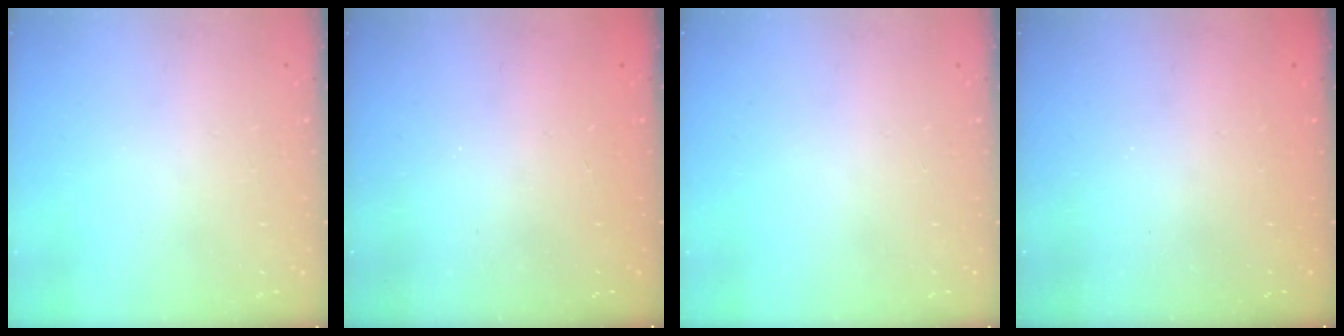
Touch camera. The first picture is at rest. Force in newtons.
{"total": 2.4, "press": 2.3, "slide": 0.8}
{"total": 0.0}
{"total": 2.3, "press": 2.2, "slide": 0.8}